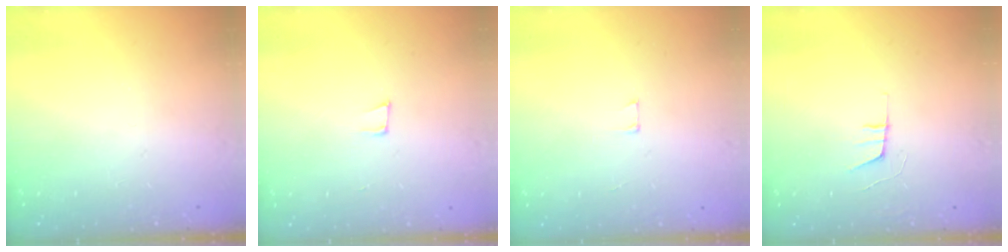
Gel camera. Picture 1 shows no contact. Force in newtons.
{"total": 5.9, "press": 5.2, "slide": 2.8}
{"total": 3.0, "press": 3.0, "slide": 0.2}
{"total": 6.1, "press": 5.2, "slide": 3.1}